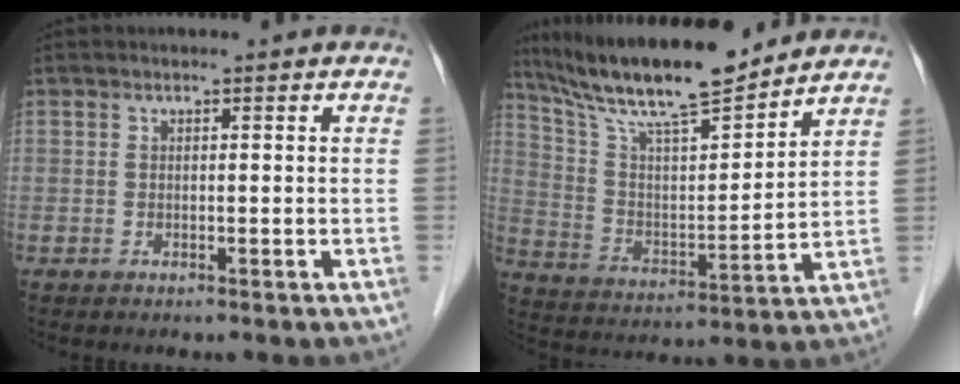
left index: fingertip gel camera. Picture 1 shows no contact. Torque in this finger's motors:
{"motor_torque": [0.38, -0.48, 0.71, 0.16]}